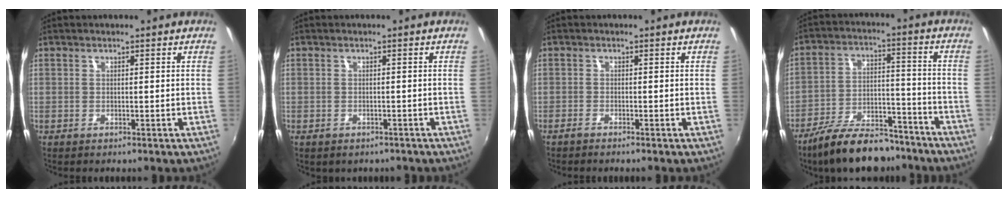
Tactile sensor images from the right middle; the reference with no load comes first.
{"total": 1.8, "force": [-1.0, 1.3, 0.7], "torque": [-0.017, -0.006, -0.009]}
{"total": 1.1, "force": [-1.0, 0.0, 0.5], "torque": [-0.016, -0.002, -0.023]}
{"total": 16.2, "force": [-12.8, 6.2, 7.9], "torque": [-0.149, 0.005, -0.196]}